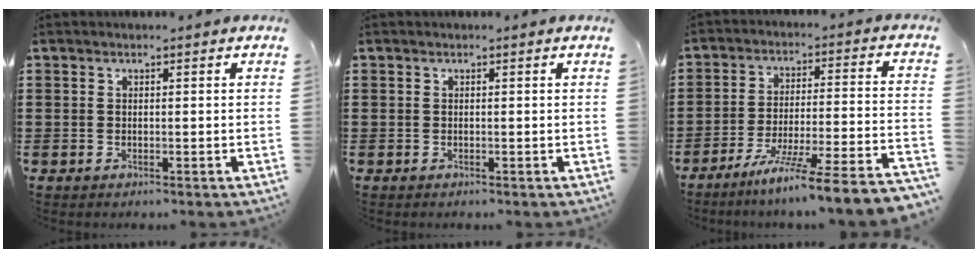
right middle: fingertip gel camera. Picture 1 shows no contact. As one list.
[{"total": 0.0}, {"total": 8.6, "force": [-7.2, -1.3, 4.5], "torque": [-0.071, -0.014, -0.145]}]